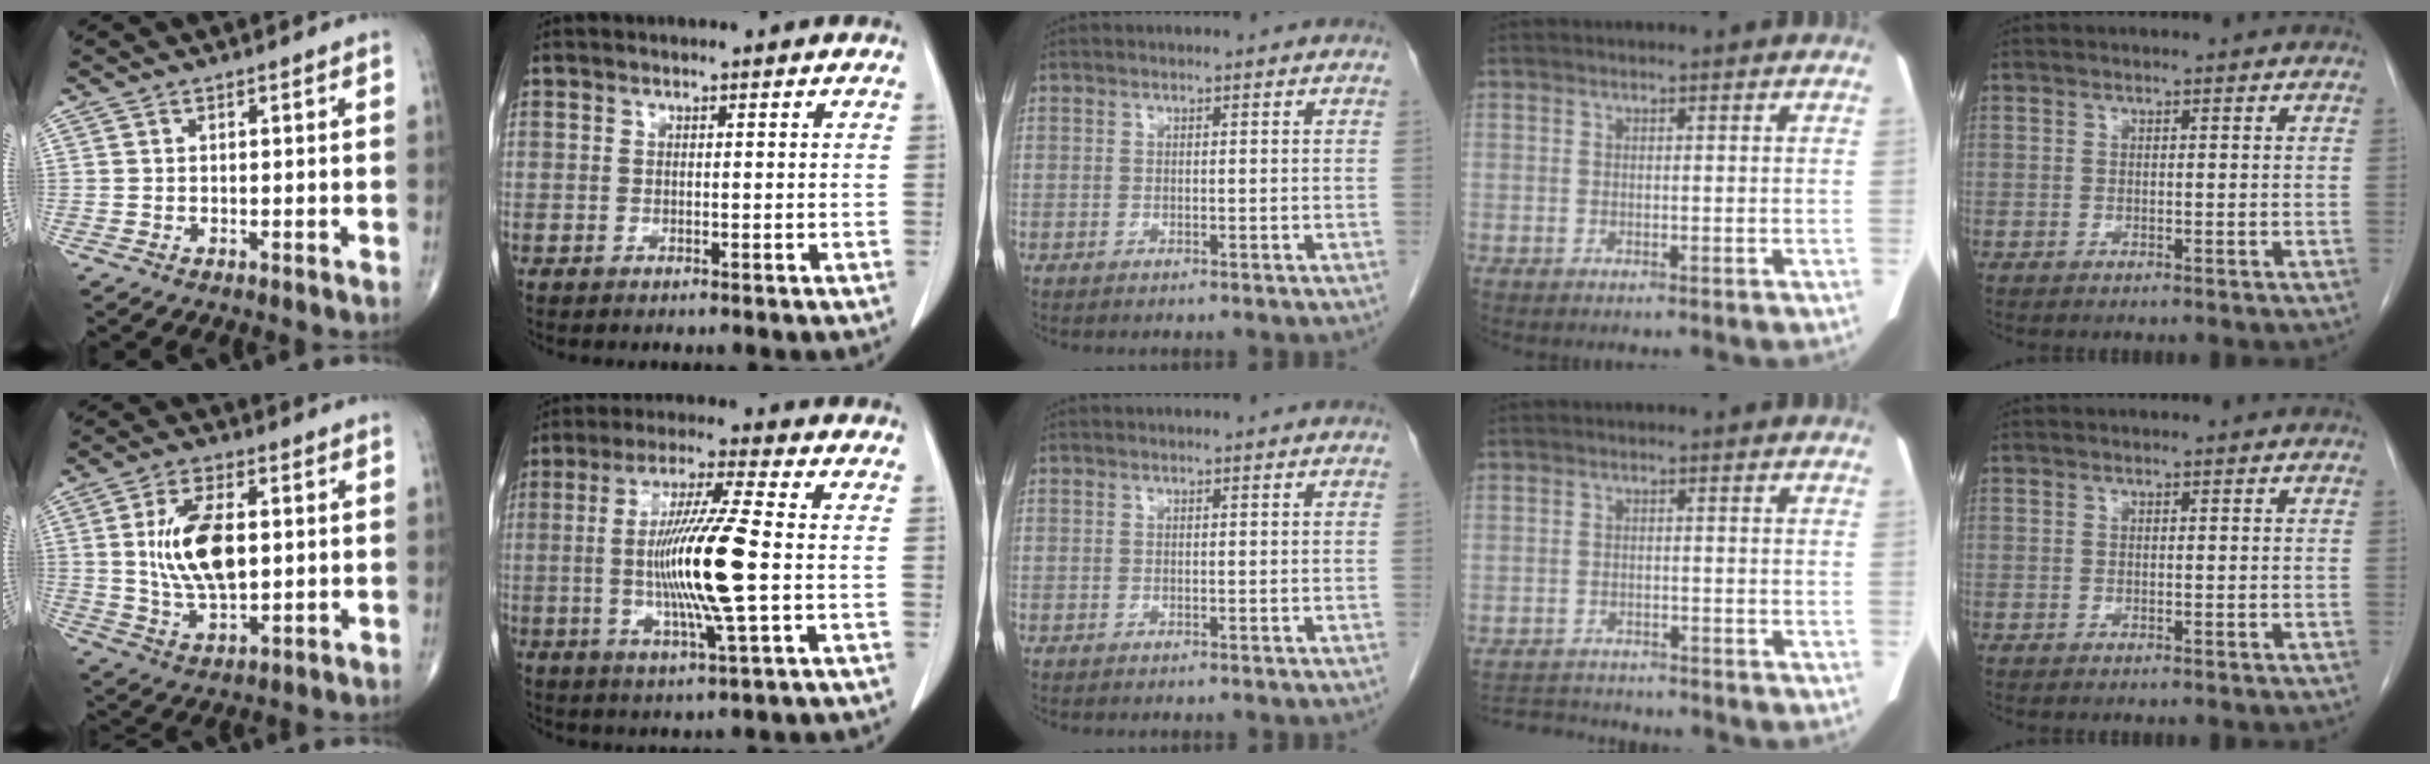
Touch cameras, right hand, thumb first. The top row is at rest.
{"thumb": {"total": 13.2, "force": [1.5, 6.6, 11.4], "torque": [-0.206, -0.006, 0.032]}, "index": {"total": 13.1, "force": [-1.0, -0.3, 13.1], "torque": [-0.255, -0.011, -0.024]}, "ring": {"total": 7.2, "force": [-6.9, 1.2, 1.3], "torque": [-0.028, 0.001, -0.104]}}